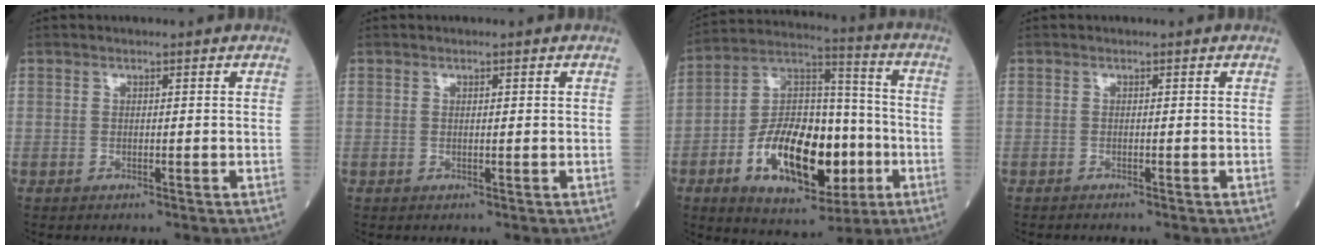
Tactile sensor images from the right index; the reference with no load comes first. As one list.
[{"total": 0.6, "force": [0.1, 0.1, 0.5], "torque": [-0.012, 0.000, 0.002]}, {"total": 19.4, "force": [-5.6, 9.1, 16.1], "torque": [-0.289, 0.015, -0.083]}, {"total": 0.9, "force": [-0.8, -0.2, 0.3], "torque": [-0.003, 0.001, -0.014]}]